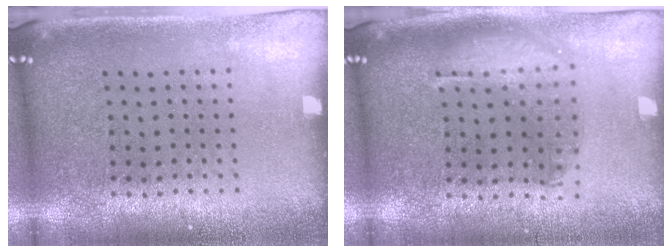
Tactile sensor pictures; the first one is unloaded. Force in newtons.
{"total": 1.3, "press": 1.3, "slide": 0.4}